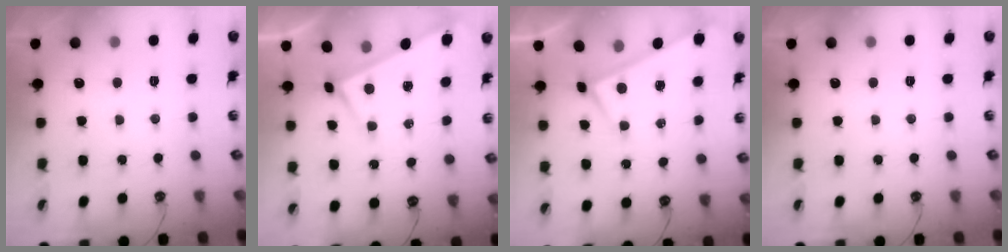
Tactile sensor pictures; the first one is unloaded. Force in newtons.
{"total": 4.6, "press": 4.6, "slide": 0.1}
{"total": 0.0}
{"total": 0.0}